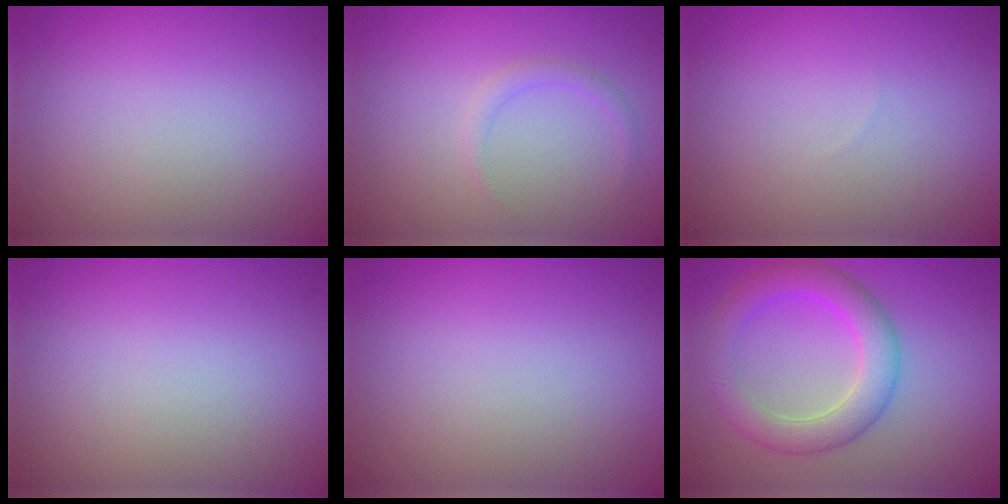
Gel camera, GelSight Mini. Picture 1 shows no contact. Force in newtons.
{"total": 1.0, "press": 1.0, "slide": 0.0}
{"total": 0.0}
{"total": 0.0}
{"total": 0.0}
{"total": 4.7, "press": 4.7, "slide": 0.2}